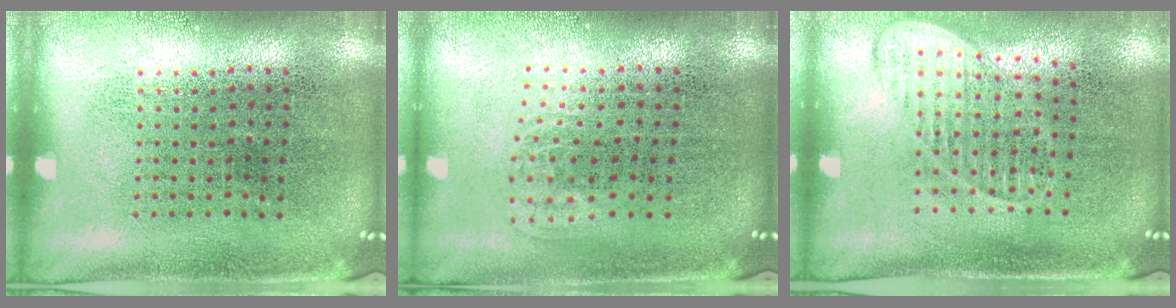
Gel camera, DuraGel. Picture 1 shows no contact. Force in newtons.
{"total": 1.0, "press": 0.7, "slide": 0.8}
{"total": 1.3, "press": 1.2, "slide": 0.5}